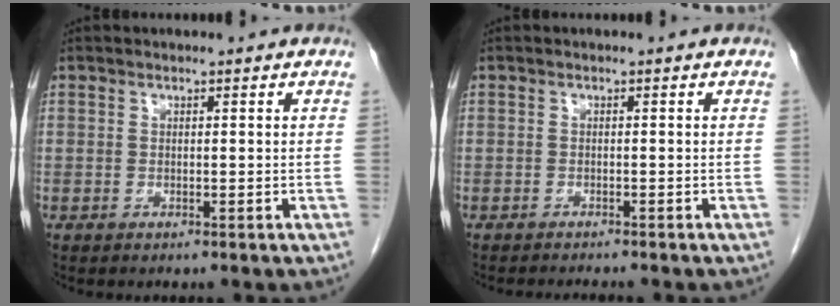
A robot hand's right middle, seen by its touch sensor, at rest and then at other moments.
{"total": 2.6, "force": [-2.5, -0.1, 0.9], "torque": [-0.012, -0.007, -0.033]}